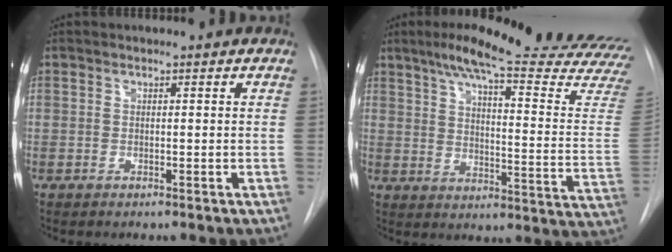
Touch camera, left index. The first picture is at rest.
{"total": 27.9, "force": [24.0, 1.0, 14.2], "torque": [-0.184, -0.098, 0.288]}